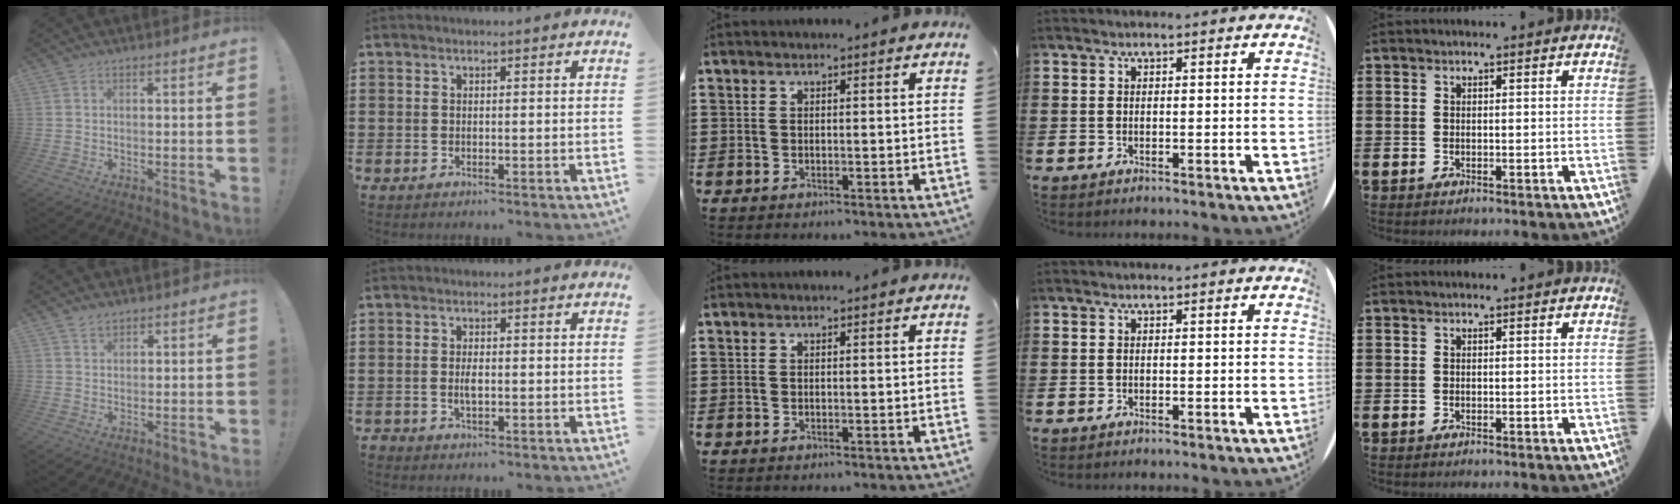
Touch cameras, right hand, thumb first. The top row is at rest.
{"thumb": {"total": 2.1, "force": [1.7, 1.1, 0.5], "torque": [0.001, -0.013, 0.030]}, "index": {"total": 2.0, "force": [-0.5, 0.9, 1.6], "torque": [-0.032, 0.001, -0.009]}}